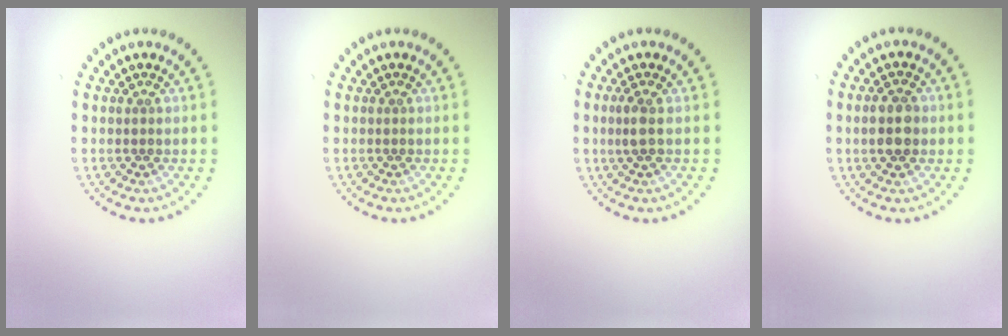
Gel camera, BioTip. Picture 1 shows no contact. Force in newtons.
{"total": 0.0}
{"total": 1.4, "press": 1.3, "slide": 0.6}
{"total": 3.2, "press": 3.2, "slide": 0.1}